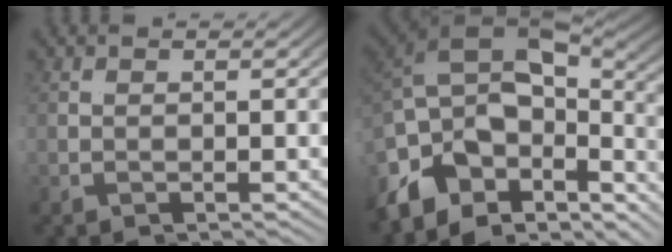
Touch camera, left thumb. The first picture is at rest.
{"total": 11.1, "force": [0.7, 5.3, 9.7], "torque": [-0.184, 0.021, 0.000]}